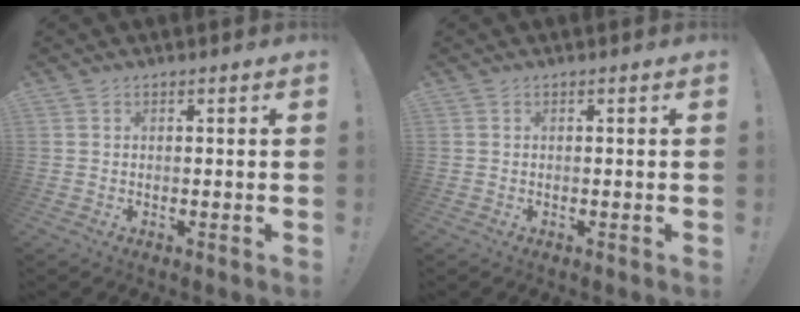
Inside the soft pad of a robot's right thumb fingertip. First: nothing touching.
{"total": 0.0}